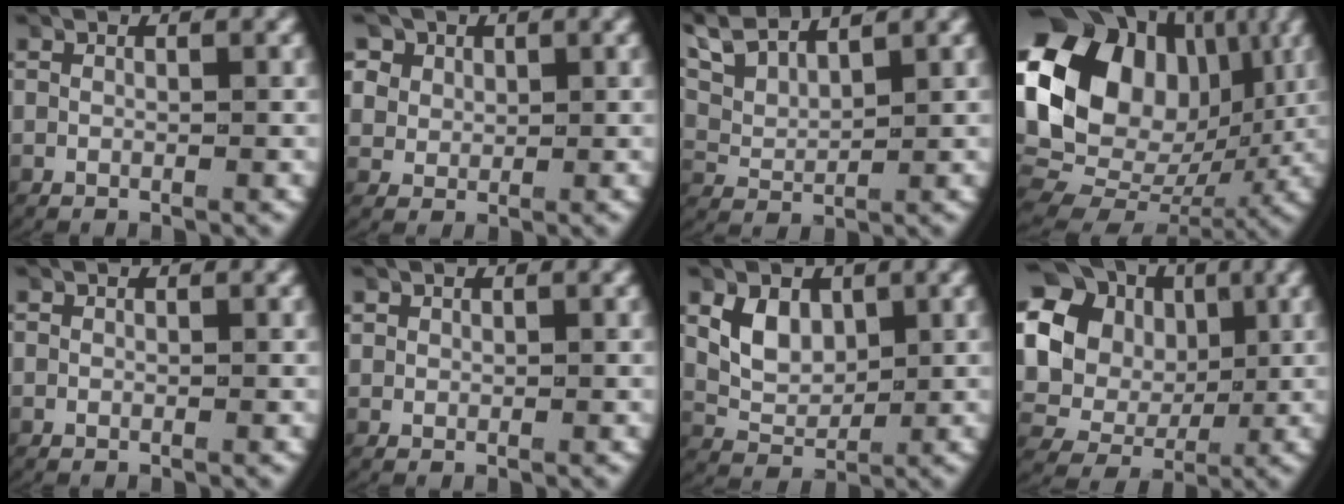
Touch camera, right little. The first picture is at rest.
{"total": 3.6, "force": [1.6, 2.9, 1.4], "torque": [-0.035, -0.004, 0.033]}
{"total": 5.1, "force": [3.3, 2.6, 2.7], "torque": [-0.077, 0.002, 0.059]}
{"total": 18.6, "force": [1.8, 14.3, 11.7], "torque": [-0.223, -0.010, 0.026]}
{"total": 0.0}
{"total": 0.8, "force": [0.4, 0.6, 0.3], "torque": [-0.009, 0.000, 0.012]}
{"total": 3.9, "force": [0.9, 2.9, 2.4], "torque": [-0.051, -0.009, 0.020]}
{"total": 15.1, "force": [3.2, 13.0, 7.0], "torque": [-0.159, -0.004, 0.039]}